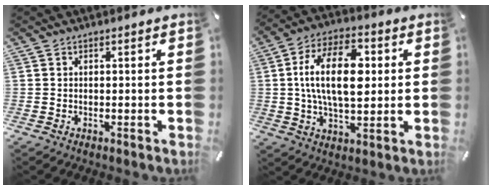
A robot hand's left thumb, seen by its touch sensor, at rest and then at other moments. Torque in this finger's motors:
{"motor_torque": [0.28, 1.52, 1.66, -1.10, 0.63]}